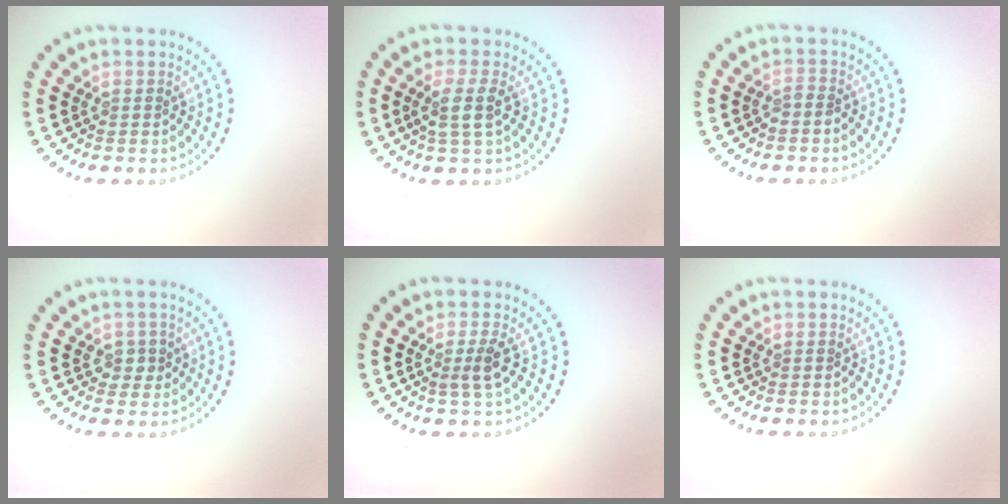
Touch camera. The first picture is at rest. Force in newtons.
{"total": 2.4, "press": 2.0, "slide": 1.2}
{"total": 1.0, "press": 0.5, "slide": 0.8}
{"total": 1.5, "press": 1.4, "slide": 0.6}
{"total": 1.9, "press": 1.5, "slide": 1.1}
{"total": 0.0}